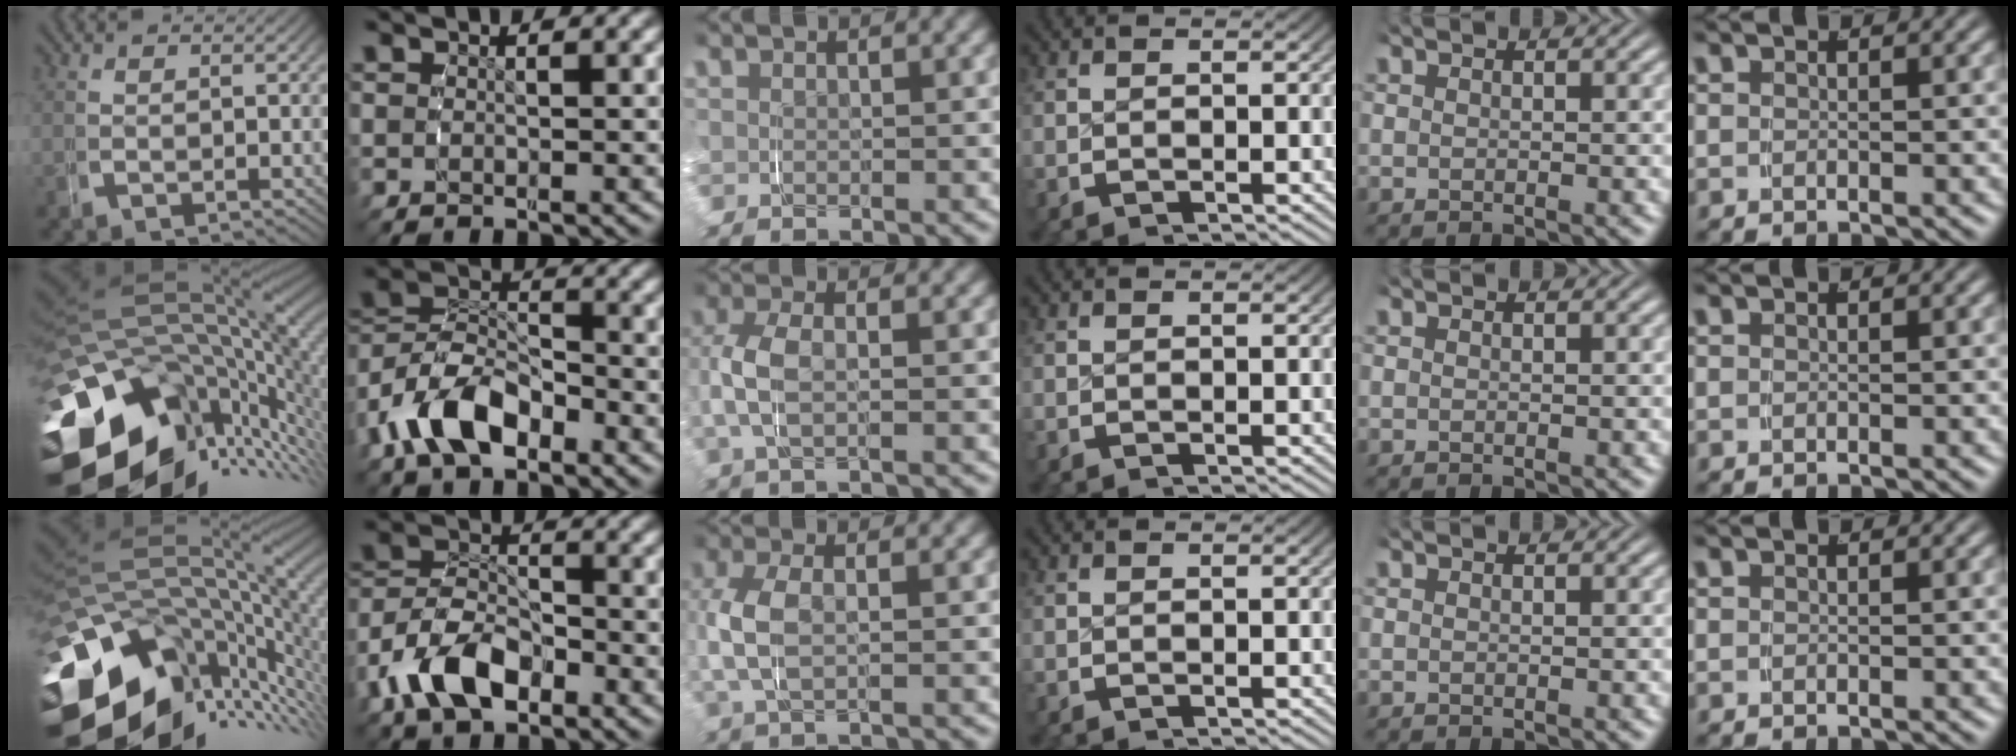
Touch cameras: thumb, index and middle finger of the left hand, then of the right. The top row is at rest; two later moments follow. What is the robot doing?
{"motion": "grasp_and_lifting", "object": "shoes"}